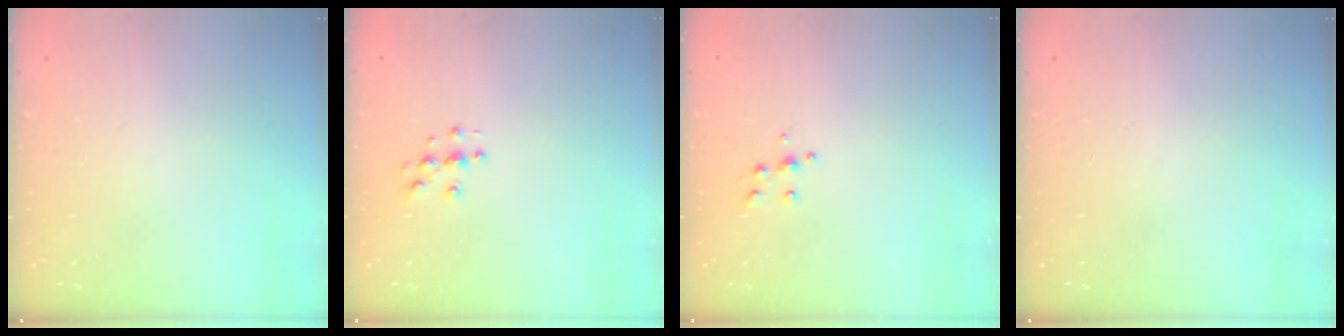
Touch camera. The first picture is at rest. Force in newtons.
{"total": 4.6, "press": 4.6, "slide": 0.4}
{"total": 5.0, "press": 5.0, "slide": 0.6}
{"total": 0.0}